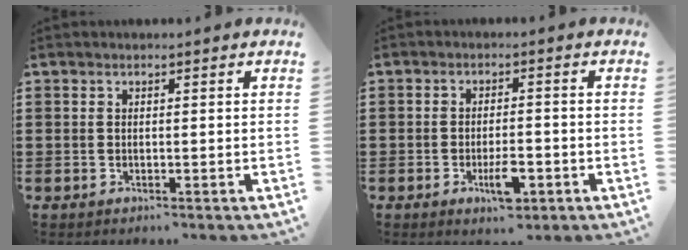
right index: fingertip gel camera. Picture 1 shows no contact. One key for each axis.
{"total": 4.8, "fx": -2.0, "fy": 1.8, "fz": 3.9, "tx": -0.070, "ty": 0.002, "tz": -0.034}